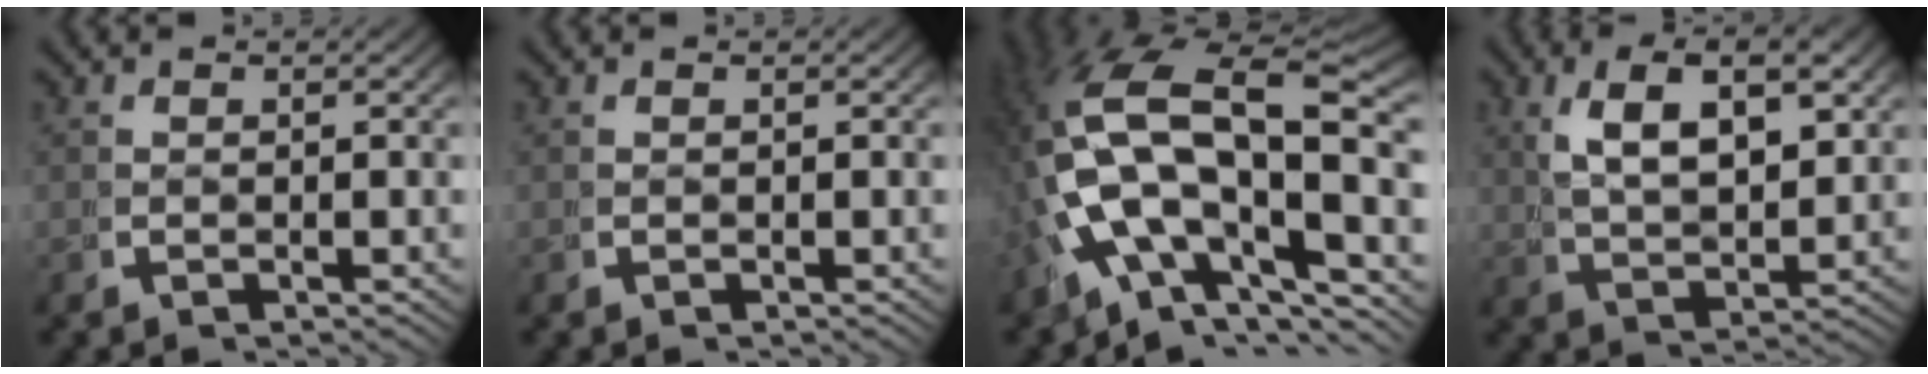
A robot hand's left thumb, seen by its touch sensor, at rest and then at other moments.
{"total": 0.0}
{"total": 17.5, "force": [0.9, 11.1, 13.5], "torque": [-0.271, -0.036, 0.027]}
{"total": 6.0, "force": [3.0, 2.4, 4.6], "torque": [-0.082, 0.004, 0.061]}